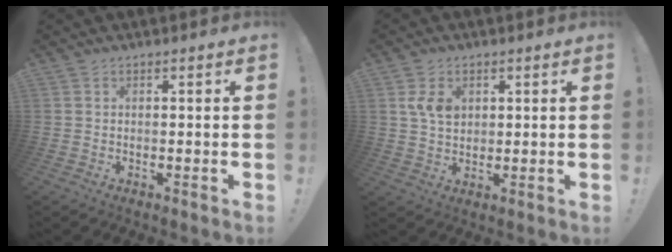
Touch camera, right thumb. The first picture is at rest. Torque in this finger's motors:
{"motor_torque": [-0.04, -0.05, 0.39, 0.31, 0.00]}